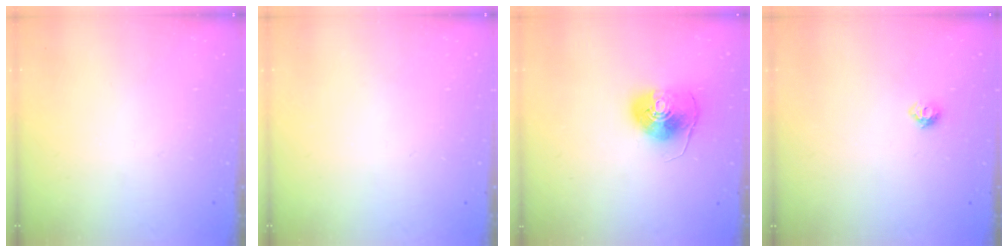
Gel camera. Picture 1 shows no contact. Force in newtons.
{"total": 0.0}
{"total": 8.3, "press": 8.3, "slide": 0.5}
{"total": 6.1, "press": 6.0, "slide": 0.9}